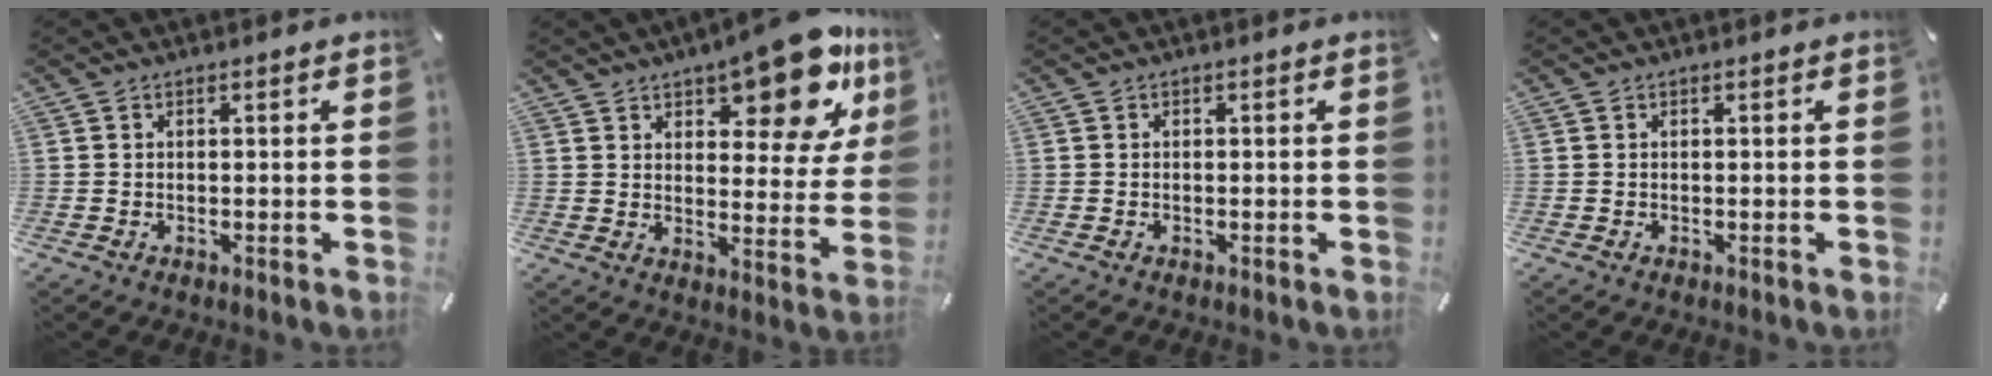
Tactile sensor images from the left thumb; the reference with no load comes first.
{"total": 18.1, "force": [11.6, 7.4, 11.7], "torque": [-0.141, -0.082, 0.189]}
{"total": 0.0}
{"total": 0.0}